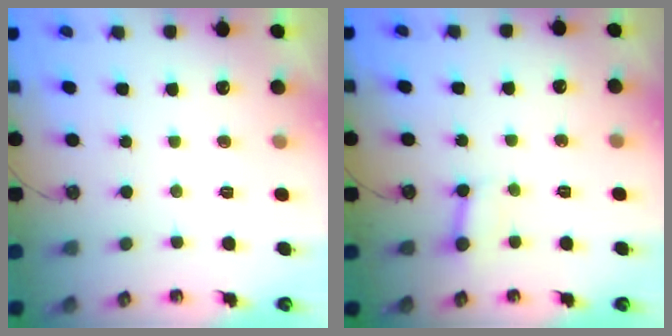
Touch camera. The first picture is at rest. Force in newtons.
{"total": 2.5, "press": 2.5, "slide": 0.0}